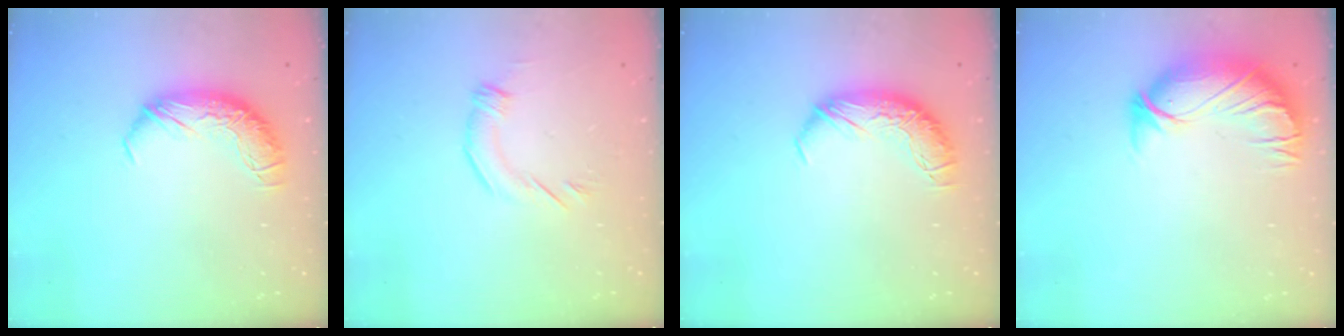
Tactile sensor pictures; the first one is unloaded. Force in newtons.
{"total": 2.7, "press": 2.4, "slide": 1.1}
{"total": 0.0}
{"total": 2.5, "press": 1.3, "slide": 2.1}